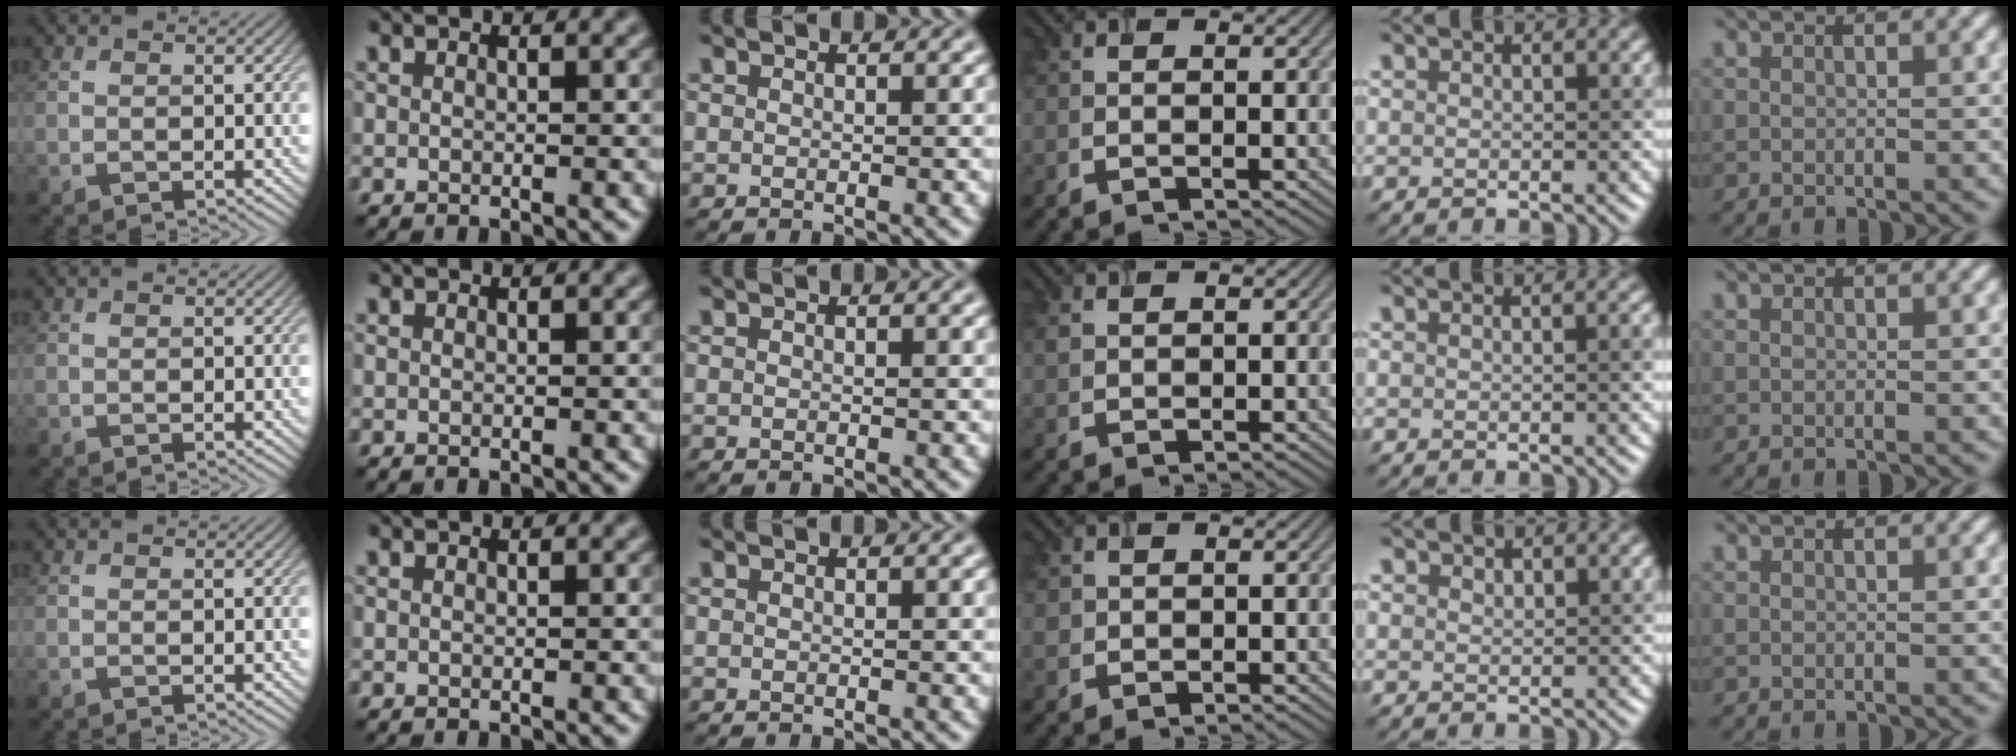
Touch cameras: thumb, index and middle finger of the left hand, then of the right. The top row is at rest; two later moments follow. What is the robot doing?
{"motion": "close", "object": "airpods case & airpods"}